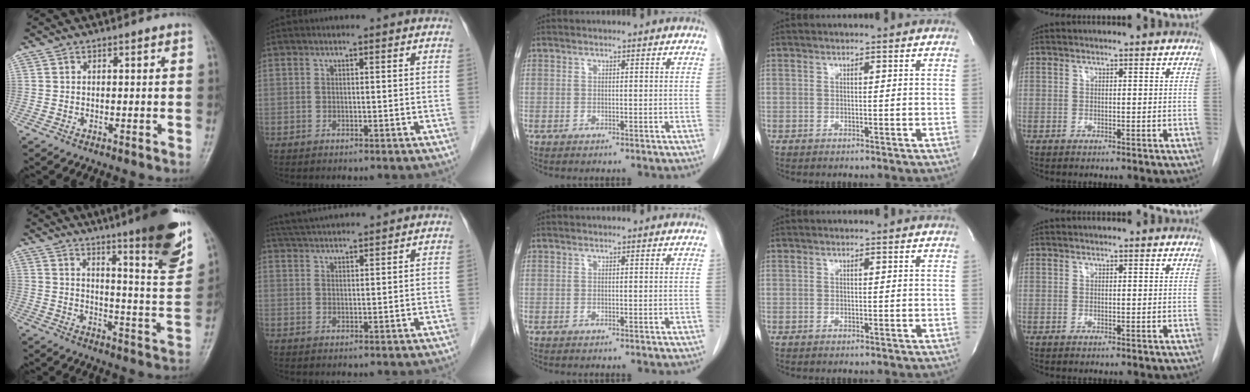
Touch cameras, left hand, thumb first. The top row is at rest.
{"thumb": {"total": 19.9, "force": [13.1, 2.2, 14.8], "torque": [-0.180, -0.068, 0.181]}, "index": {"total": 7.5, "force": [7.1, -0.1, 2.4], "torque": [-0.047, 0.036, 0.118]}}